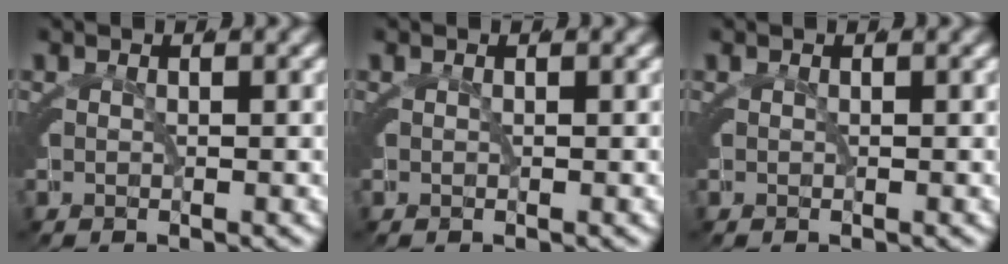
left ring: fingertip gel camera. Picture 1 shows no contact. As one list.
[{"total": 0.0}, {"total": 0.0}]